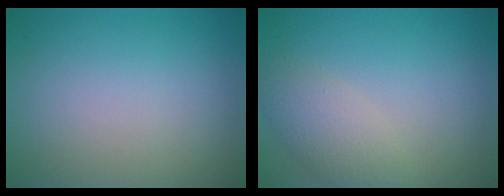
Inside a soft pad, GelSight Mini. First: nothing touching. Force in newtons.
{"total": 2.9, "press": 2.9, "slide": 0.2}